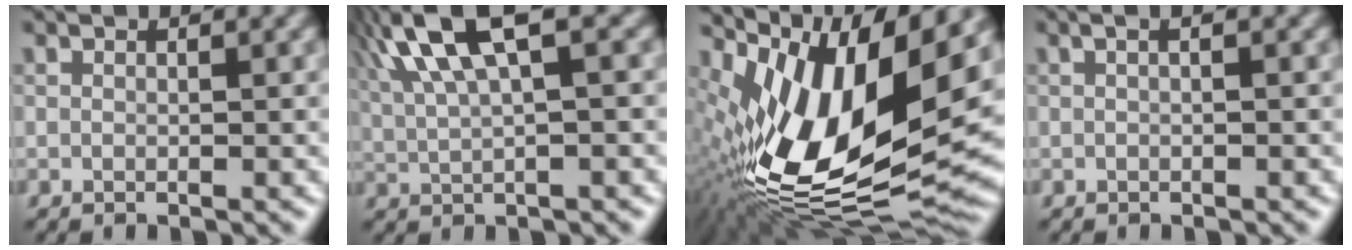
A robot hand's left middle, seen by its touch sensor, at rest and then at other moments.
{"total": 8.1, "force": [3.7, 2.4, 6.8], "torque": [-0.148, 0.022, 0.073]}
{"total": 16.3, "force": [2.4, 7.8, 14.2], "torque": [-0.273, -0.002, 0.040]}
{"total": 1.3, "force": [0.5, 0.4, 1.2], "torque": [-0.015, -0.006, 0.003]}